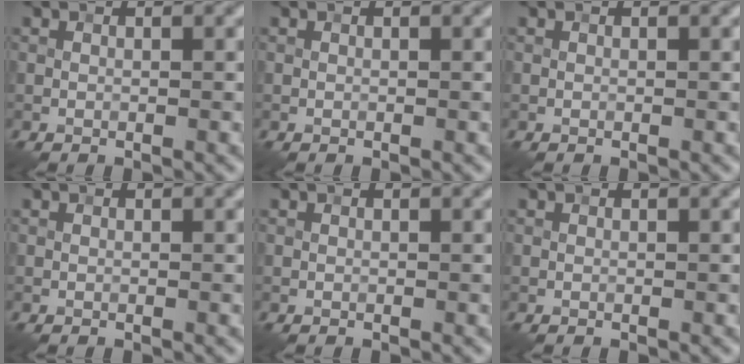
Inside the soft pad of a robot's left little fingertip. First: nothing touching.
{"total": 0.0}
{"total": 0.0}
{"total": 0.0}
{"total": 0.0}
{"total": 0.0}